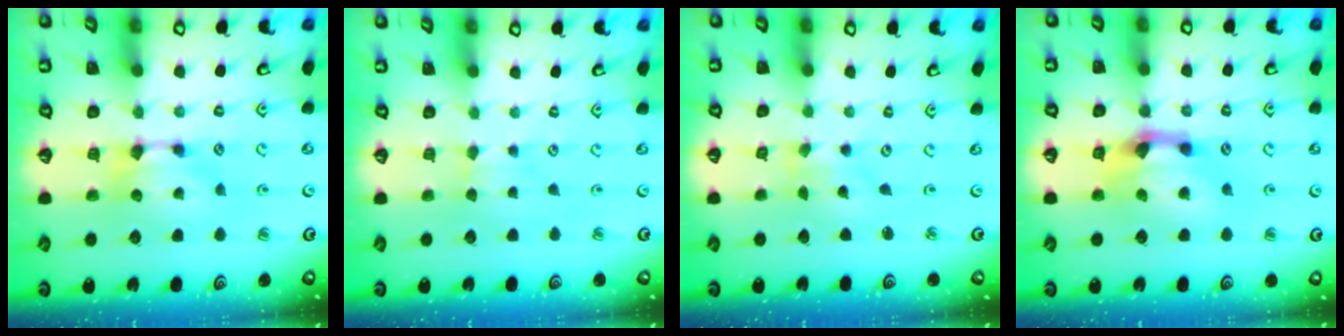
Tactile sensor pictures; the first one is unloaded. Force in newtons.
{"total": 1.9, "press": 1.9, "slide": 0.4}
{"total": 2.3, "press": 2.1, "slide": 0.9}
{"total": 4.6, "press": 4.1, "slide": 2.1}